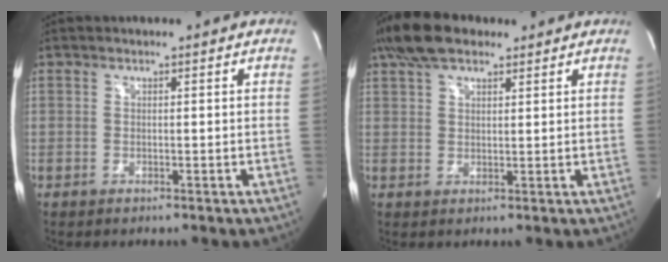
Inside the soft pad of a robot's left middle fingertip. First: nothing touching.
{"total": 7.5, "force": [5.4, 3.1, 4.1], "torque": [-0.088, 0.028, 0.102]}